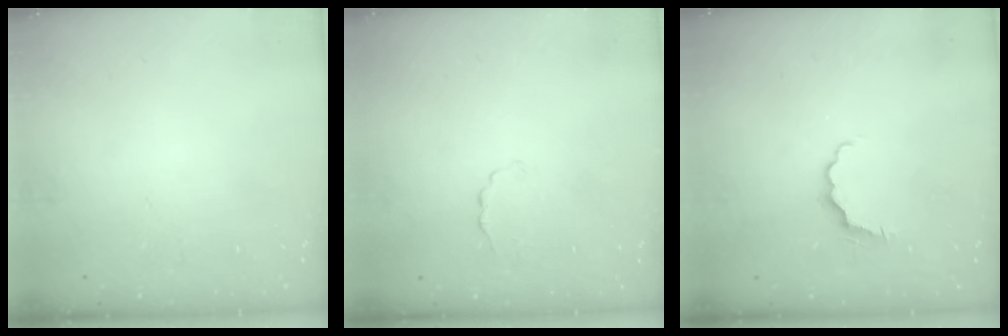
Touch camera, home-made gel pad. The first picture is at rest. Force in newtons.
{"total": 2.0, "press": 1.9, "slide": 0.6}
{"total": 3.7, "press": 3.6, "slide": 0.7}